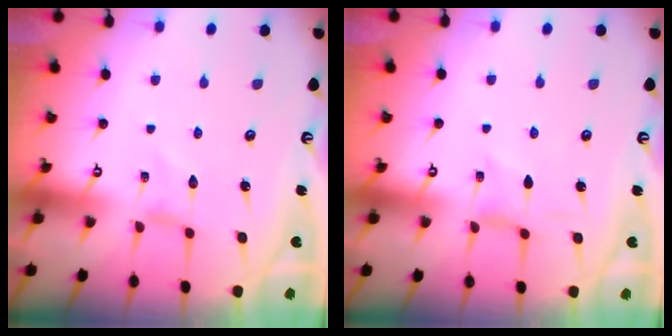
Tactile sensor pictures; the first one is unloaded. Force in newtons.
{"total": 0.0}